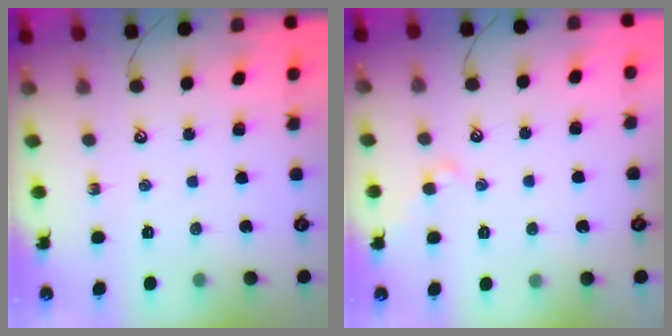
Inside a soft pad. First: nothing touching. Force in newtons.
{"total": 2.0, "press": 2.0, "slide": 0.4}